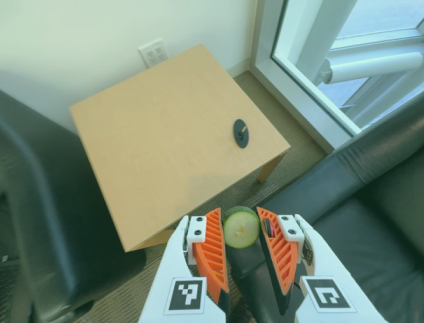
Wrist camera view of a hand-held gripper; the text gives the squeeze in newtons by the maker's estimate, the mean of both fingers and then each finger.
{"total": 6.2, "left": 5.9, "right": 6.6}